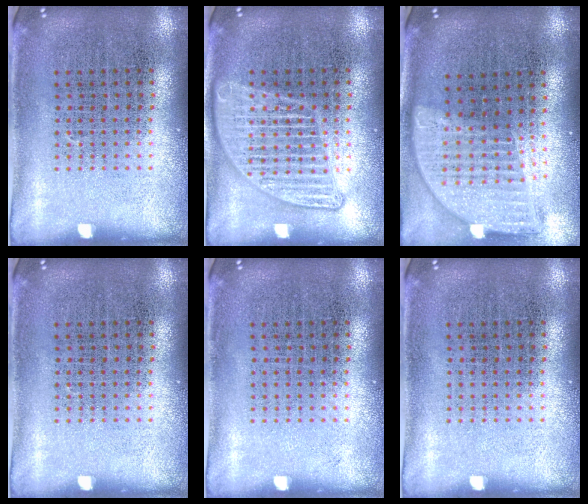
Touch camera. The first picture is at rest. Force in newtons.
{"total": 2.8, "press": 2.8, "slide": 0.3}
{"total": 1.9, "press": 1.5, "slide": 1.2}
{"total": 0.0}
{"total": 0.0}
{"total": 0.0}